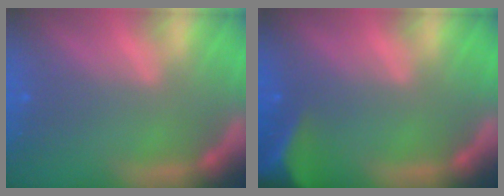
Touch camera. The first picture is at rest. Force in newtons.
{"total": 7.5}